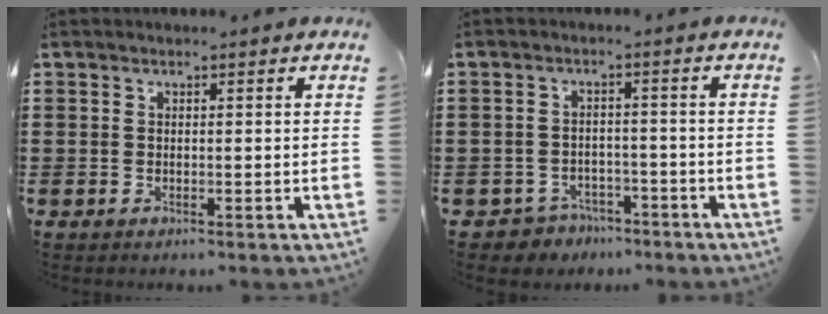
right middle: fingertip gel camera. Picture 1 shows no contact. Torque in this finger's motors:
{"motor_torque": [2.14, 0.00, 0.02, 0.00]}